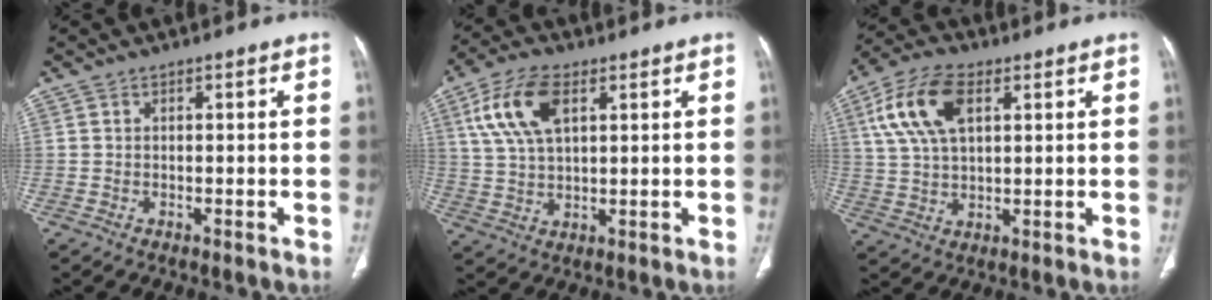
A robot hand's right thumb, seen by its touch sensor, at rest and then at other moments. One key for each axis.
{"total": 11.1, "fx": 4.4, "fy": 5.6, "fz": 8.6, "tx": -0.174, "ty": 0.001, "tz": 0.087}
{"total": 12.6, "fx": 4.5, "fy": 6.6, "fz": 9.7, "tx": -0.197, "ty": 0.007, "tz": 0.087}